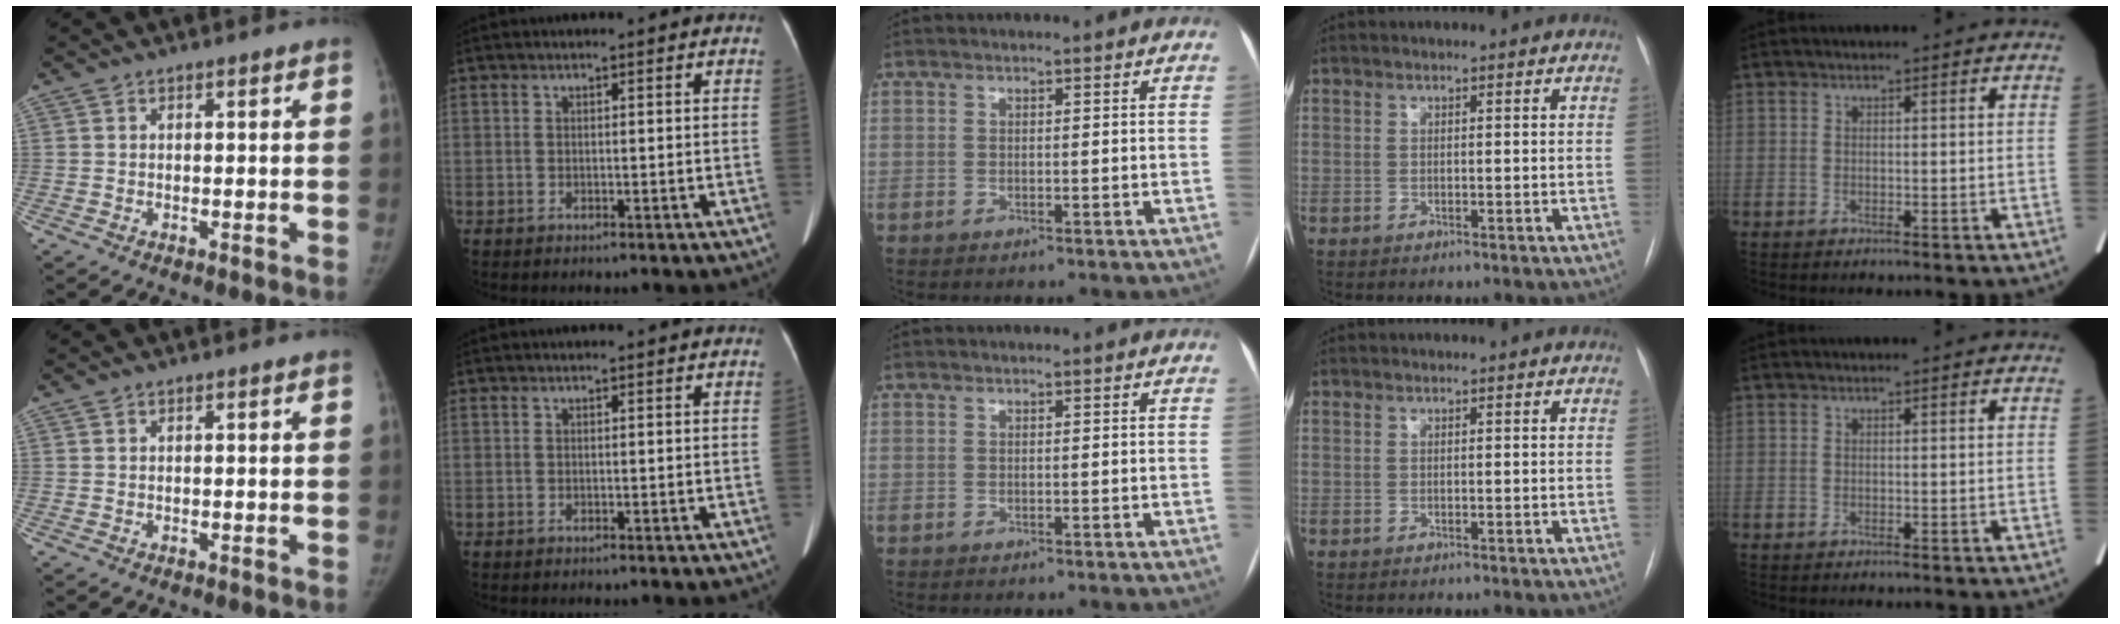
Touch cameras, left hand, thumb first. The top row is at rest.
{}